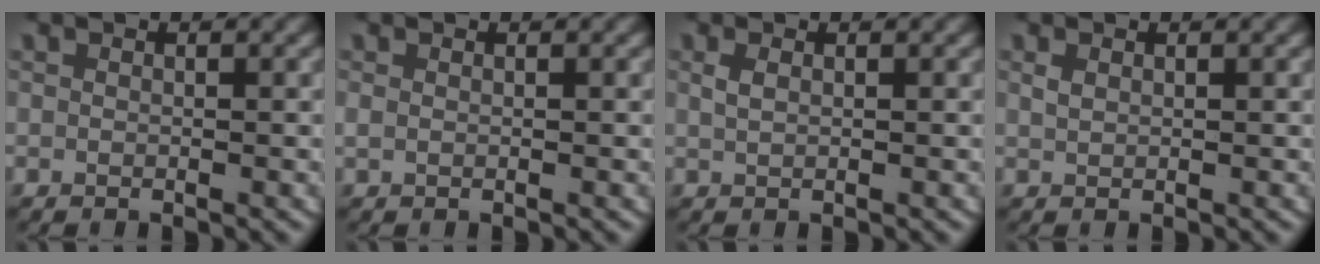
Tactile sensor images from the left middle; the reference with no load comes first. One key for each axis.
{"total": 0.6, "fx": 0.2, "fy": 0.4, "fz": 0.4, "tx": -0.010, "ty": 0.002, "tz": 0.005}
{"total": 0.8, "fx": 0.3, "fy": 0.4, "fz": 0.7, "tx": -0.014, "ty": 0.003, "tz": 0.010}
{"total": 0.7, "fx": 0.4, "fy": 0.4, "fz": 0.4, "tx": -0.008, "ty": 0.002, "tz": 0.011}